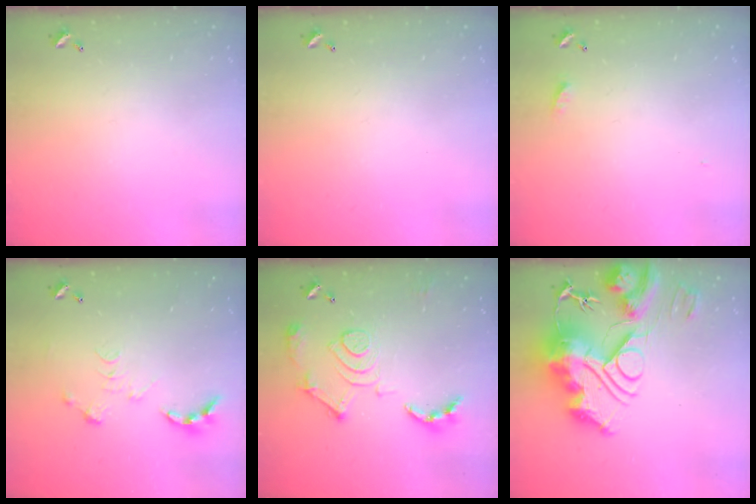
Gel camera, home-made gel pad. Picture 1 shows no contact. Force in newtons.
{"total": 0.0}
{"total": 4.3, "press": 4.3, "slide": 0.5}
{"total": 0.0}
{"total": 16.8, "press": 16.7, "slide": 1.6}
{"total": 0.5, "press": 0.5, "slide": 0.0}